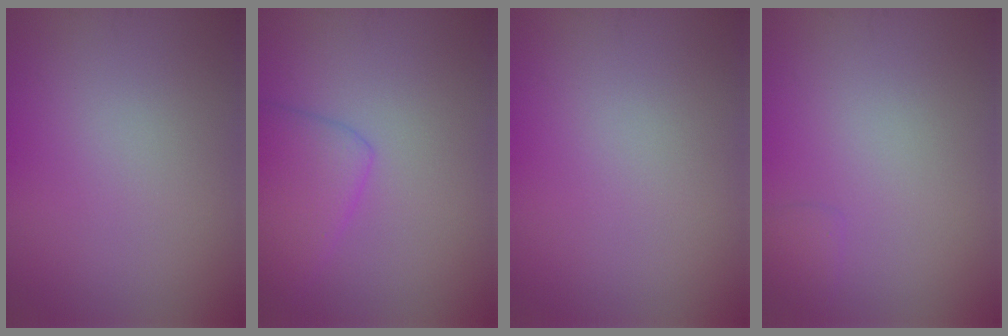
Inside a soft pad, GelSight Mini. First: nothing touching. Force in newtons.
{"total": 3.8, "press": 3.8, "slide": 0.1}
{"total": 0.0}
{"total": 0.9, "press": 0.9, "slide": 0.1}